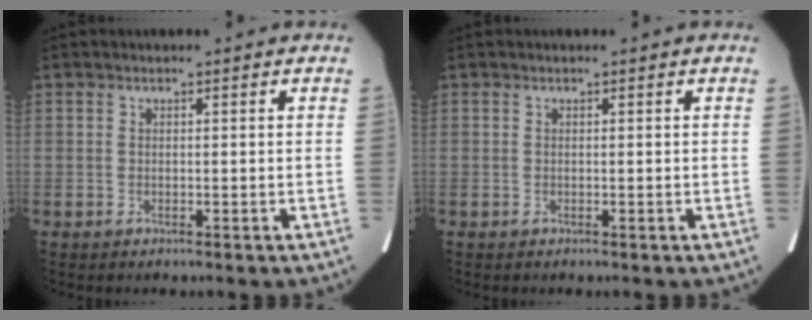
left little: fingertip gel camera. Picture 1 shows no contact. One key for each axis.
{"total": 0.0}